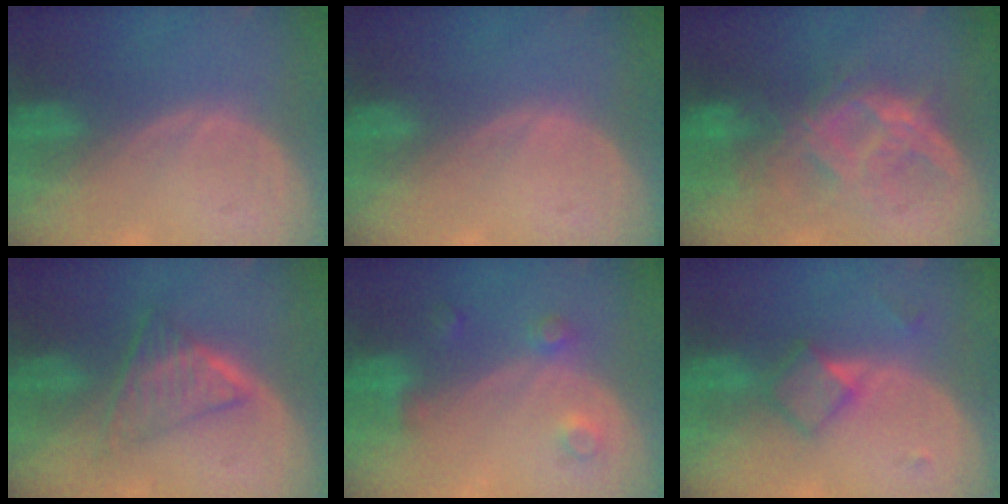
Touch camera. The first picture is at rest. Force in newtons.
{"total": 0.0}
{"total": 8.2, "press": 8.1, "slide": 1.3}
{"total": 6.1, "press": 5.7, "slide": 2.1}
{"total": 3.6, "press": 3.3, "slide": 1.6}
{"total": 4.7, "press": 4.4, "slide": 1.6}